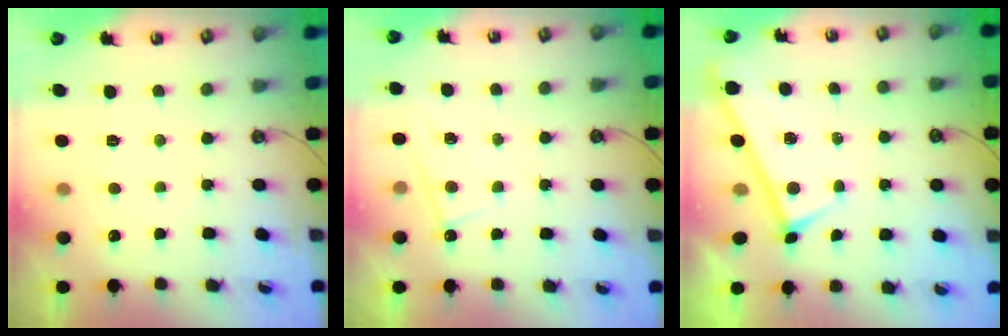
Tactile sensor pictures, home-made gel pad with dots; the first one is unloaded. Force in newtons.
{"total": 2.4, "press": 2.4, "slide": 0.3}
{"total": 0.0}